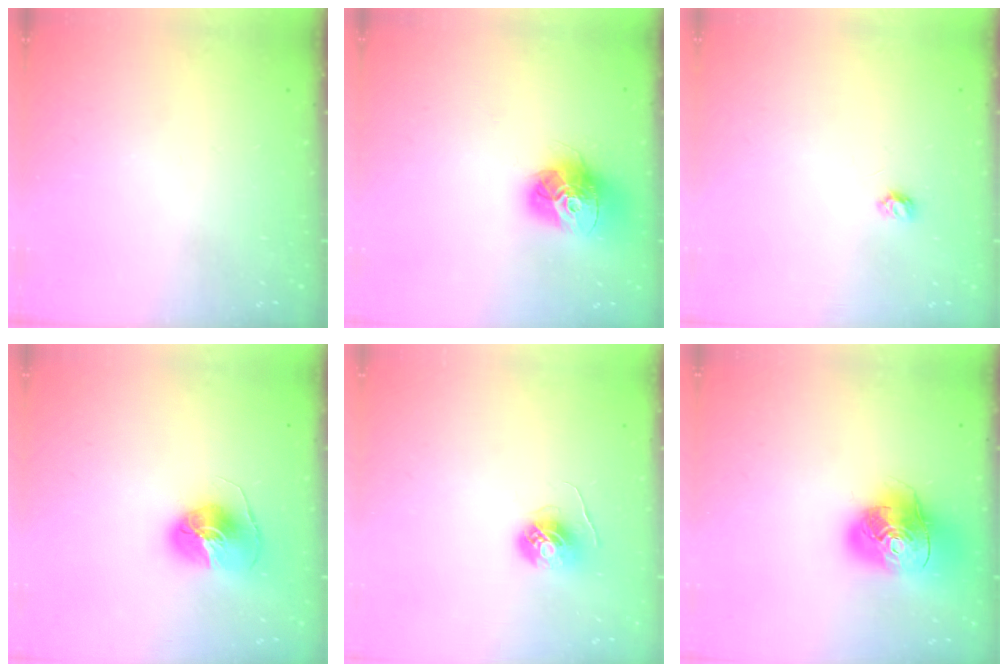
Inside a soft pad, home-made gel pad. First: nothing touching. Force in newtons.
{"total": 15.2, "press": 15.2, "slide": 1.3}
{"total": 3.1, "press": 3.1, "slide": 0.5}
{"total": 8.1, "press": 8.1, "slide": 0.1}
{"total": 5.9, "press": 5.9, "slide": 0.3}
{"total": 13.7, "press": 13.6, "slide": 1.7}